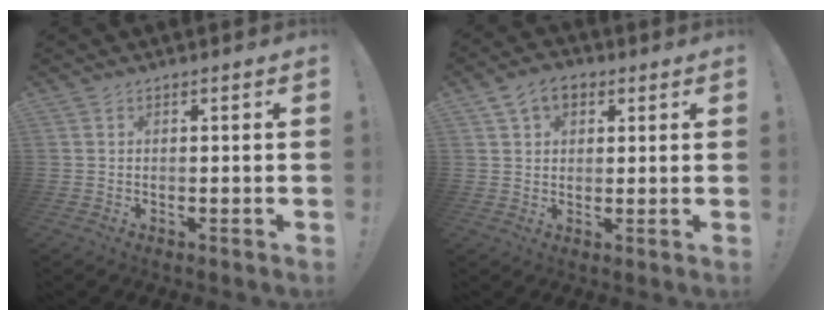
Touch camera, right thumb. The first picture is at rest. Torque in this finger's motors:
{"motor_torque": [0.01, 0.02, -0.02, 0.03, 0.00]}